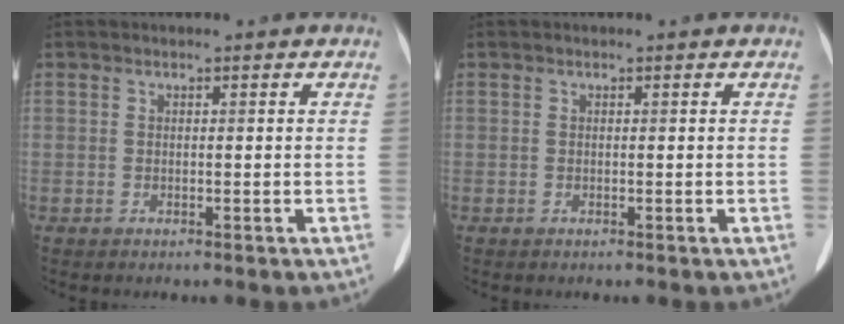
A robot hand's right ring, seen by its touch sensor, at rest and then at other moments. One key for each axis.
{"total": 0.0}